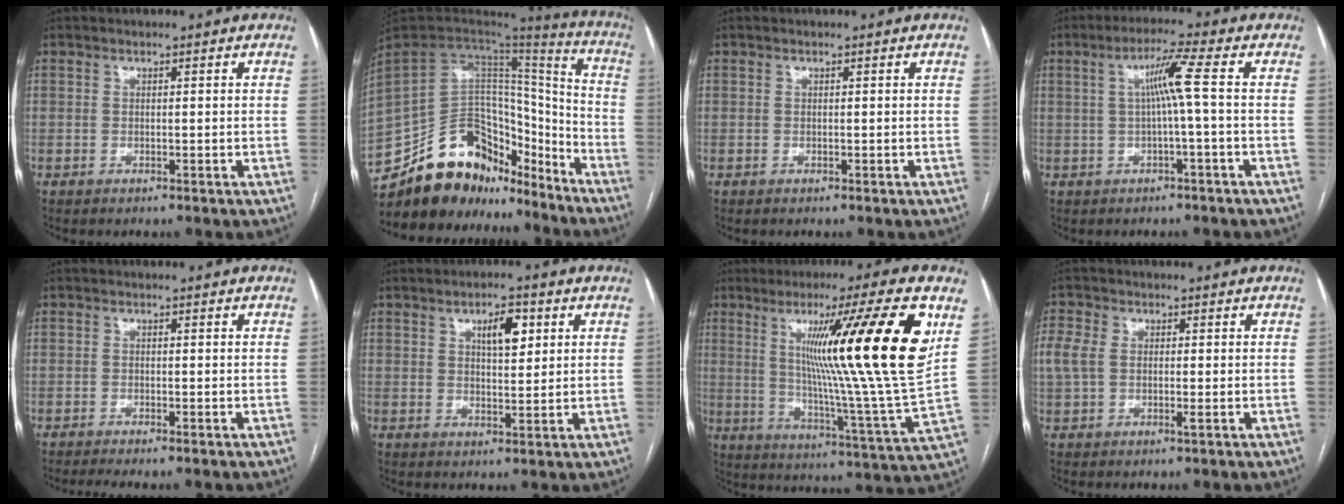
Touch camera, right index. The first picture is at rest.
{"total": 22.6, "force": [-18.6, 10.4, 7.6], "torque": [-0.174, 0.041, -0.299]}
{"total": 0.0}
{"total": 5.5, "force": [0.3, -1.1, 5.3], "torque": [-0.094, 0.012, 0.010]}
{"total": 2.3, "force": [-1.7, 0.2, 1.6], "torque": [-0.023, -0.003, -0.027]}
{"total": 5.2, "force": [2.2, 1.9, 4.3], "torque": [-0.069, 0.005, 0.038]}
{"total": 23.7, "force": [7.8, -2.0, 22.3], "torque": [-0.332, -0.016, 0.108]}
{"total": 4.5, "force": [0.1, 2.6, 3.7], "torque": [-0.102, 0.009, 0.000]}